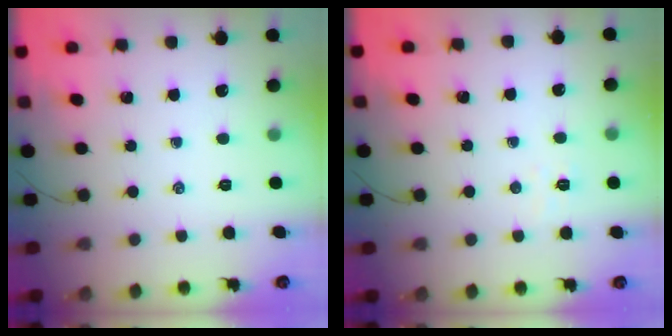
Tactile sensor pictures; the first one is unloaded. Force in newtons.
{"total": 3.6, "press": 3.5, "slide": 1.0}